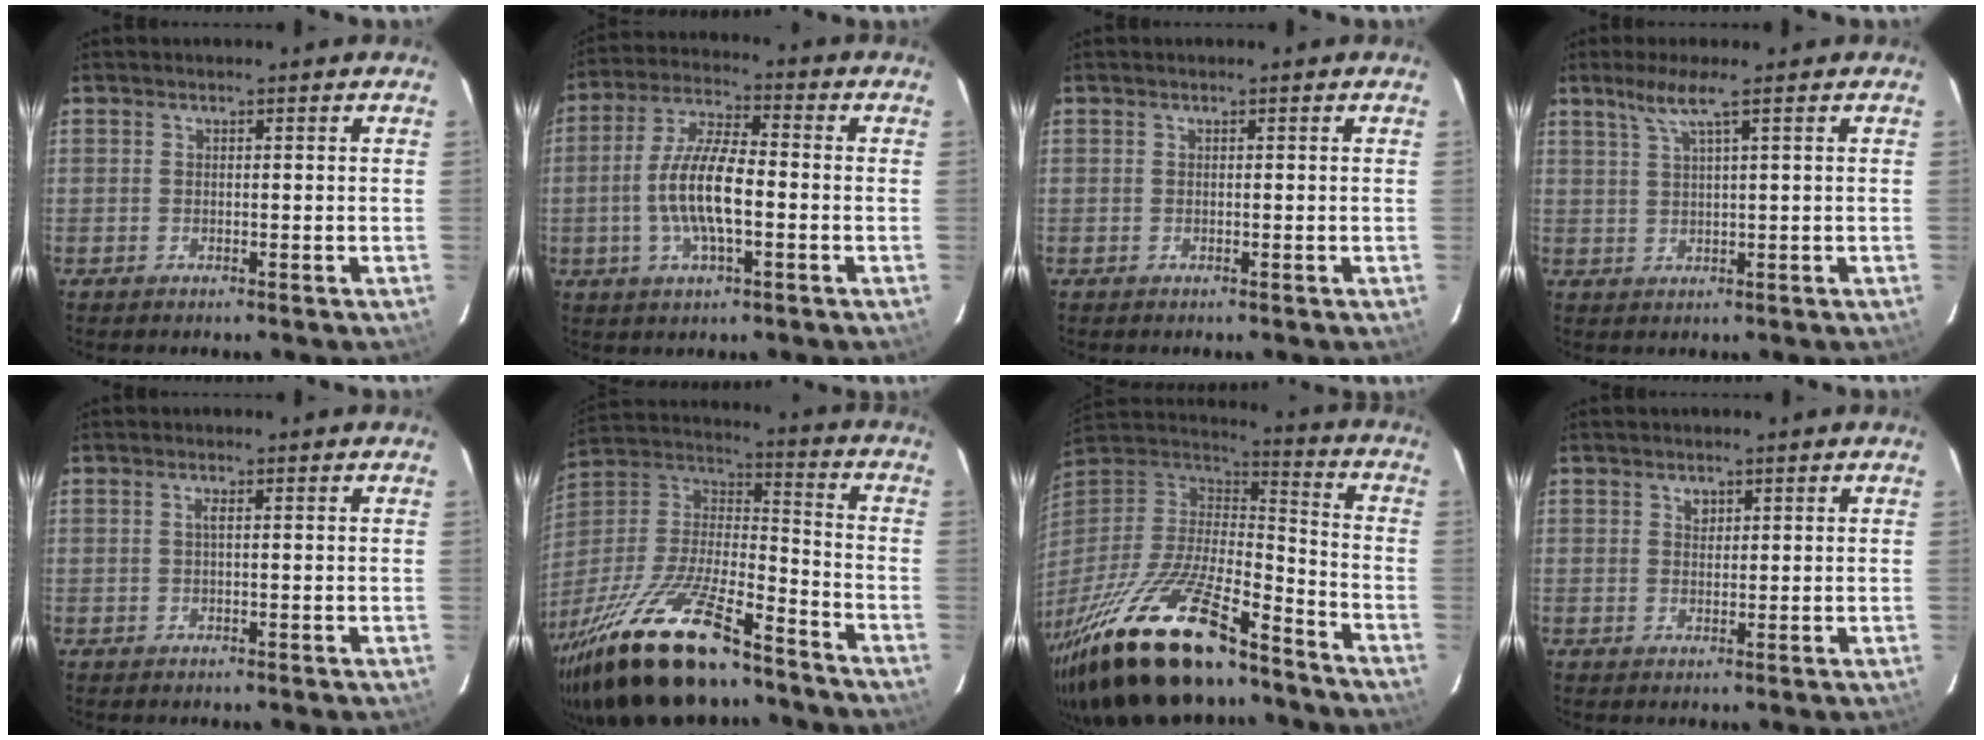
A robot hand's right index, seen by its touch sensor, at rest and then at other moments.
{"total": 11.2, "force": [-2.2, 3.2, 10.5], "torque": [-0.215, 0.005, -0.044]}
{"total": 0.0}
{"total": 4.0, "force": [2.5, -0.7, 3.1], "torque": [-0.060, 0.000, 0.052]}
{"total": 0.8, "force": [0.1, -0.1, 0.8], "torque": [-0.015, 0.002, 0.000]}
{"total": 27.7, "force": [-19.9, 8.4, 17.3], "torque": [-0.353, -0.026, -0.334]}
{"total": 32.4, "force": [-22.5, 10.6, 20.8], "torque": [-0.419, -0.047, -0.371]}
{"total": 1.4, "force": [0.8, 1.1, 0.5], "torque": [-0.004, 0.004, 0.013]}